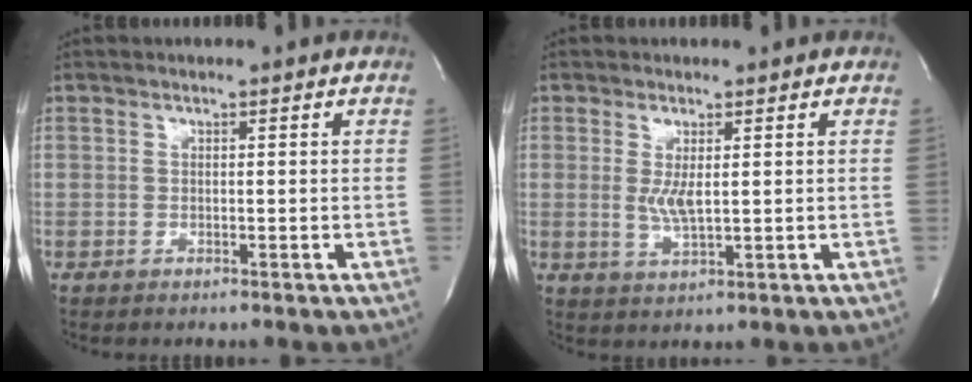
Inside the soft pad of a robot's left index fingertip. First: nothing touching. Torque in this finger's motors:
{"motor_torque": [0.46, 0.06, 0.06, 0.08]}